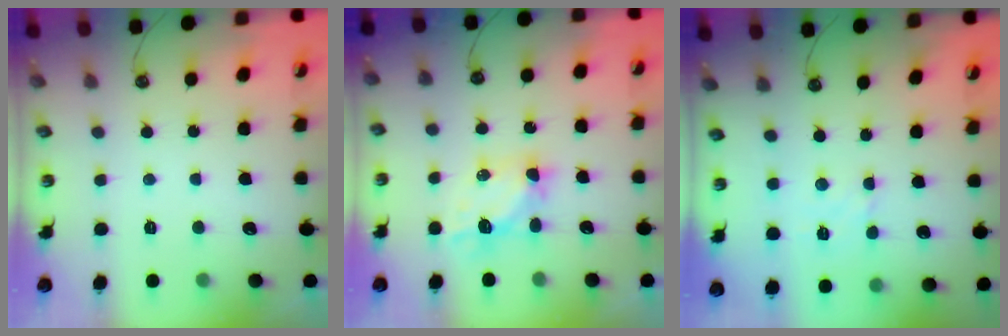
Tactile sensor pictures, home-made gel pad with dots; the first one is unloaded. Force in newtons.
{"total": 5.5, "press": 5.5, "slide": 0.3}
{"total": 1.8, "press": 1.7, "slide": 0.5}